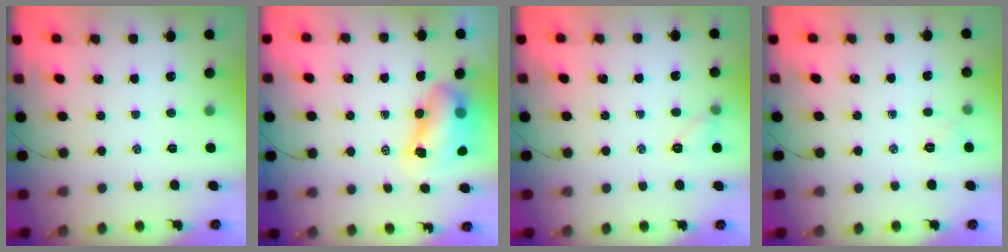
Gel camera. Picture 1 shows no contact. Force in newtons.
{"total": 9.6, "press": 9.2, "slide": 2.7}
{"total": 6.0, "press": 5.9, "slide": 1.2}
{"total": 3.8, "press": 3.6, "slide": 1.2}